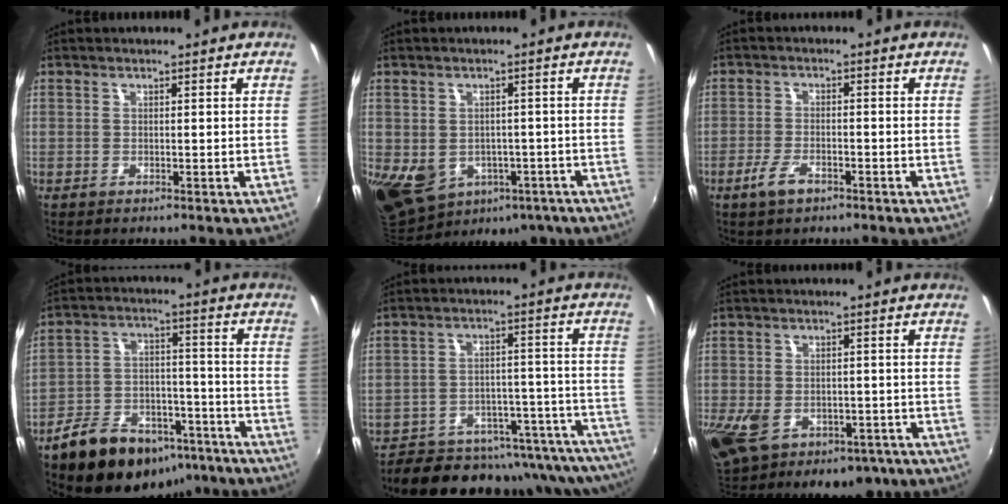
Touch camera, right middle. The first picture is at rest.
{"total": 15.0, "force": [-5.6, 11.1, 8.5], "torque": [-0.186, -0.025, -0.058]}
{"total": 4.4, "force": [-2.9, 1.7, 2.8], "torque": [-0.070, -0.004, -0.053]}
{"total": 19.4, "force": [-13.5, 10.3, 9.4], "torque": [-0.184, 0.020, -0.186]}
{"total": 24.3, "force": [-22.5, 5.4, 7.3], "torque": [-0.096, 0.016, -0.286]}
{"total": 18.2, "force": [-7.8, 12.4, 10.9], "torque": [-0.252, -0.029, -0.105]}